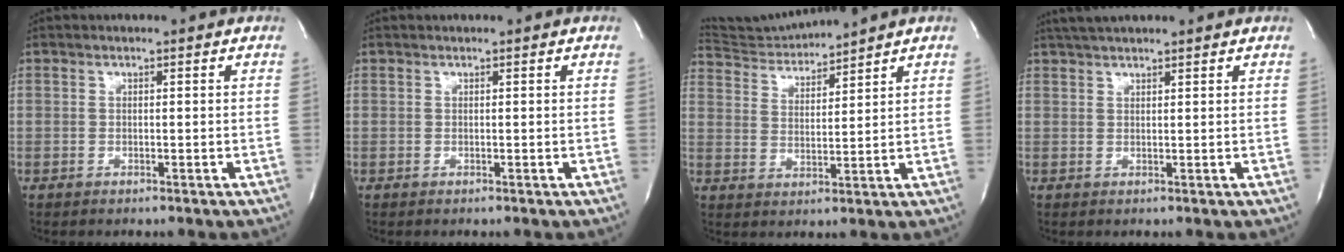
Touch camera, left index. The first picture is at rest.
{"total": 0.0}
{"total": 6.3, "force": [6.1, -1.5, -0.5], "torque": [-0.005, -0.002, 0.127]}
{"total": 4.1, "force": [3.6, 0.3, 2.0], "torque": [-0.033, 0.021, 0.063]}